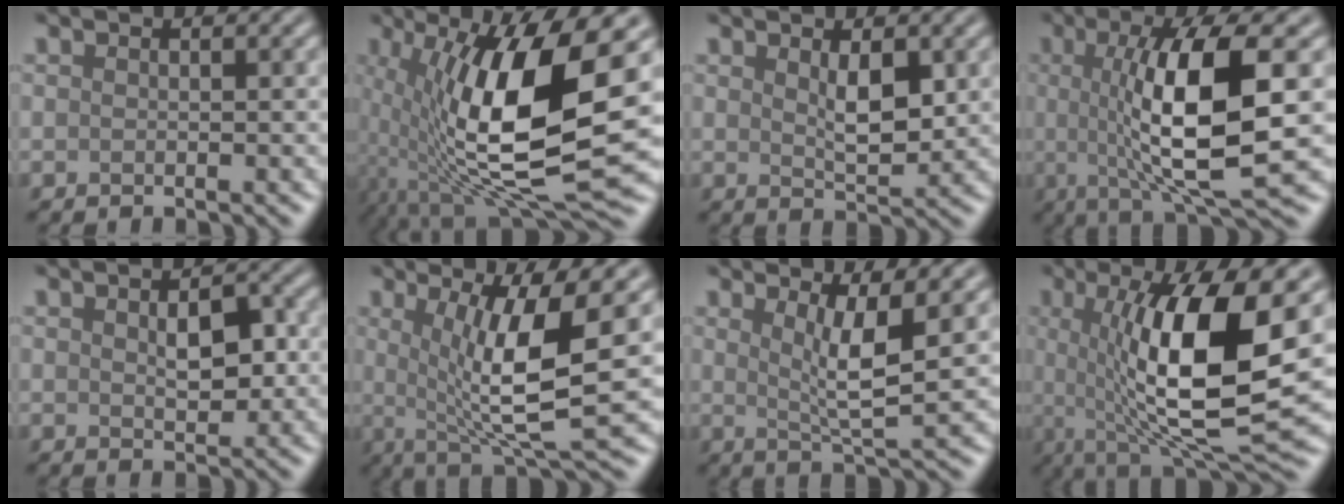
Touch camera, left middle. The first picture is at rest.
{"total": 14.0, "force": [0.6, 4.5, 13.3], "torque": [-0.241, -0.024, 0.013]}
{"total": 2.8, "force": [0.9, 1.0, 2.5], "torque": [-0.047, -0.006, 0.020]}
{"total": 10.4, "force": [0.4, 2.6, 10.0], "torque": [-0.154, -0.006, 0.010]}
{"total": 3.2, "force": [0.4, 1.7, 2.7], "torque": [-0.045, 0.001, 0.007]}
{"total": 8.9, "force": [0.8, 2.1, 8.6], "torque": [-0.139, -0.011, 0.018]}
{"total": 4.4, "force": [1.2, 0.8, 4.1], "torque": [-0.076, -0.010, 0.025]}
{"total": 12.7, "force": [0.9, 3.4, 12.2], "torque": [-0.196, -0.011, 0.019]}